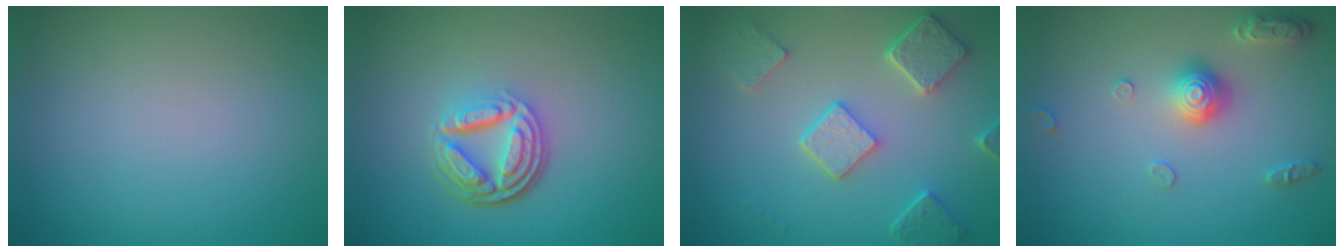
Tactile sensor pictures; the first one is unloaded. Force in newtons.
{"total": 5.1, "press": 3.6, "slide": 3.6}
{"total": 4.9, "press": 3.9, "slide": 3.0}
{"total": 3.0, "press": 2.9, "slide": 0.7}